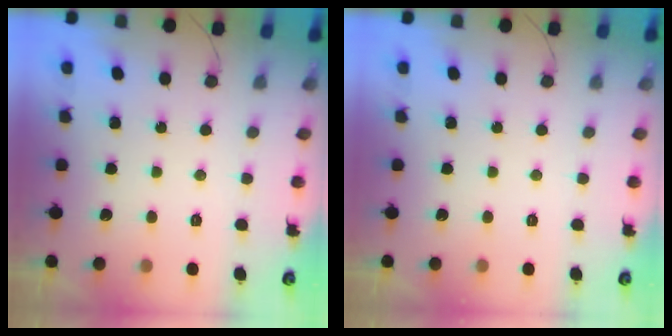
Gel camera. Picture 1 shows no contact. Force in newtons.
{"total": 0.0}